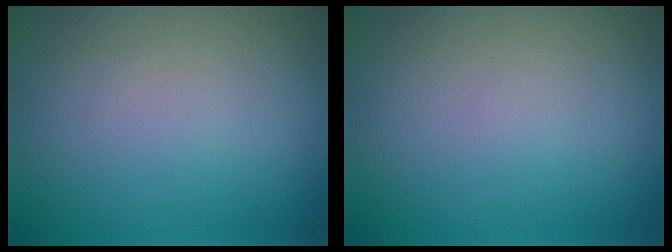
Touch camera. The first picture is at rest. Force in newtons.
{"total": 0.0}